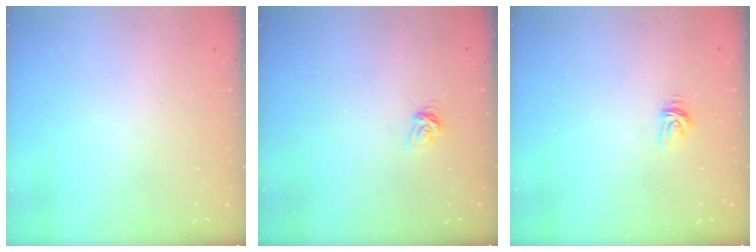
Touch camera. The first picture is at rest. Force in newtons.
{"total": 4.5, "press": 4.5, "slide": 0.2}
{"total": 3.5, "press": 3.4, "slide": 0.5}